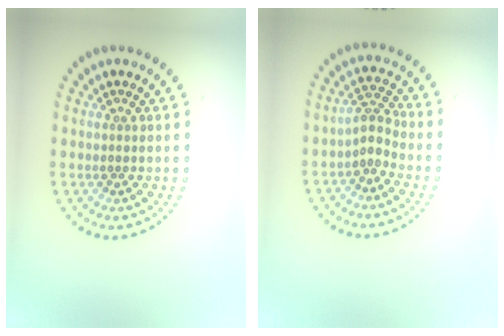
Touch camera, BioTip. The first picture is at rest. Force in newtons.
{"total": 2.2, "press": 1.5, "slide": 1.5}